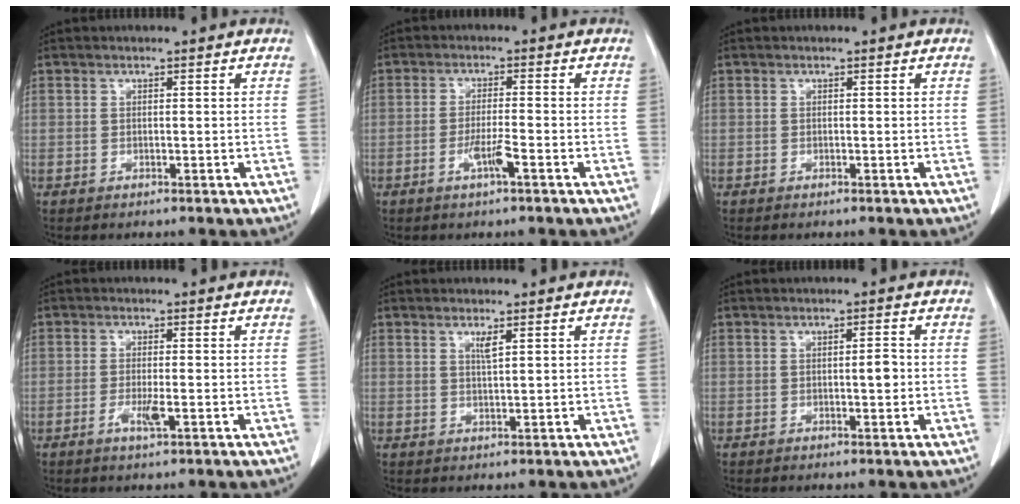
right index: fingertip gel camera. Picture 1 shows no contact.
{"total": 3.5, "force": [-1.6, -0.2, 3.1], "torque": [-0.063, -0.006, -0.032]}
{"total": 0.0}
{"total": 2.8, "force": [-1.0, 0.1, 2.5], "torque": [-0.051, -0.005, -0.018]}
{"total": 1.6, "force": [0.9, 0.0, 1.3], "torque": [-0.027, -0.004, 0.017]}
{"total": 1.9, "force": [-0.2, 0.4, 1.9], "torque": [-0.028, 0.003, -0.003]}